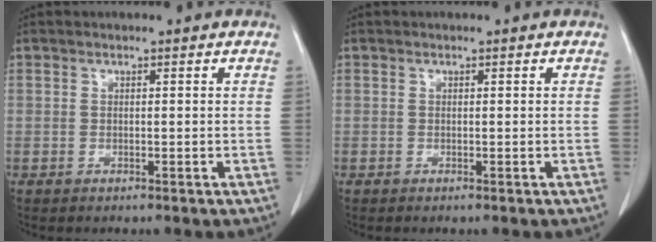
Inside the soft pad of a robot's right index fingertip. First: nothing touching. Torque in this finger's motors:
{"motor_torque": [0.03, -0.03, 0.01, 0.01]}